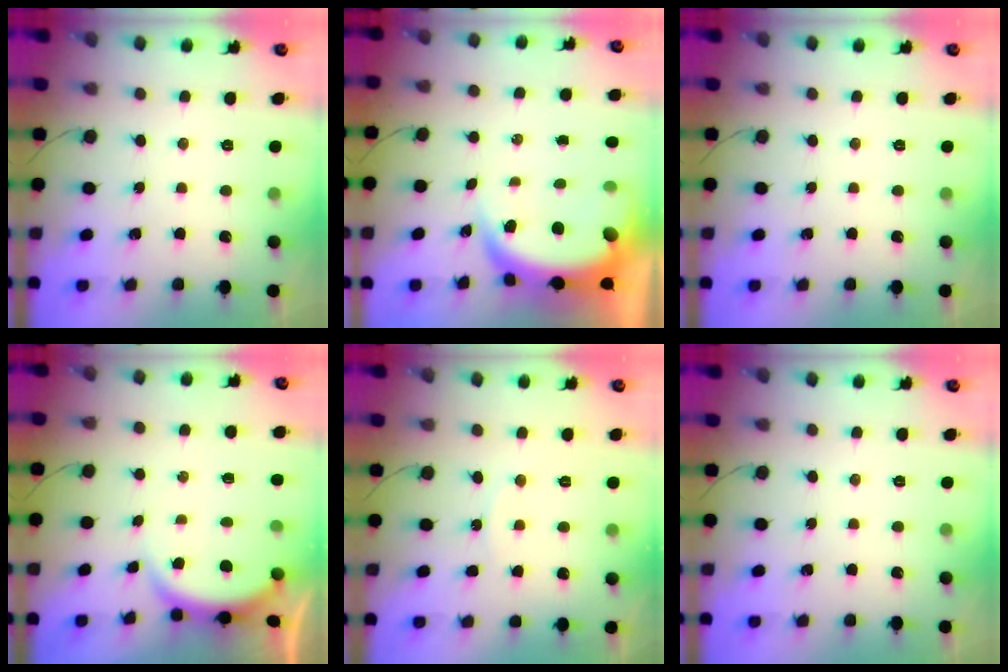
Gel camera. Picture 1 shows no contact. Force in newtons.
{"total": 8.8, "press": 8.7, "slide": 1.2}
{"total": 0.0}
{"total": 3.7, "press": 3.7, "slide": 0.3}
{"total": 6.0, "press": 5.9, "slide": 0.7}
{"total": 0.0}